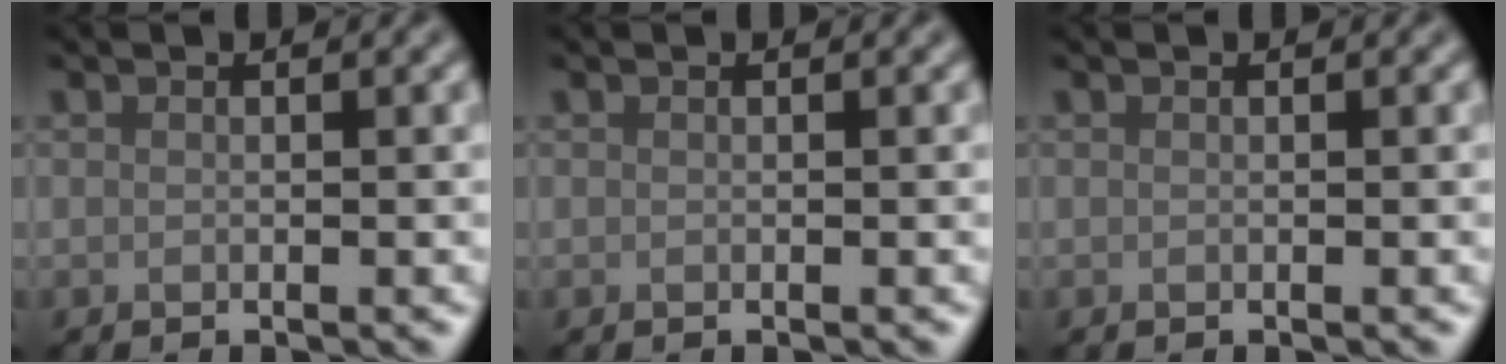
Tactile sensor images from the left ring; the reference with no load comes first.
{"total": 0.0}
{"total": 0.0}